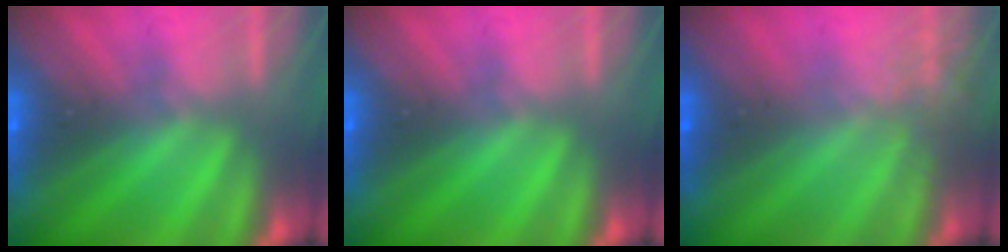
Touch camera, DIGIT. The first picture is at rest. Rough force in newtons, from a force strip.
{"total": 0.0}
{"total": 2.4}